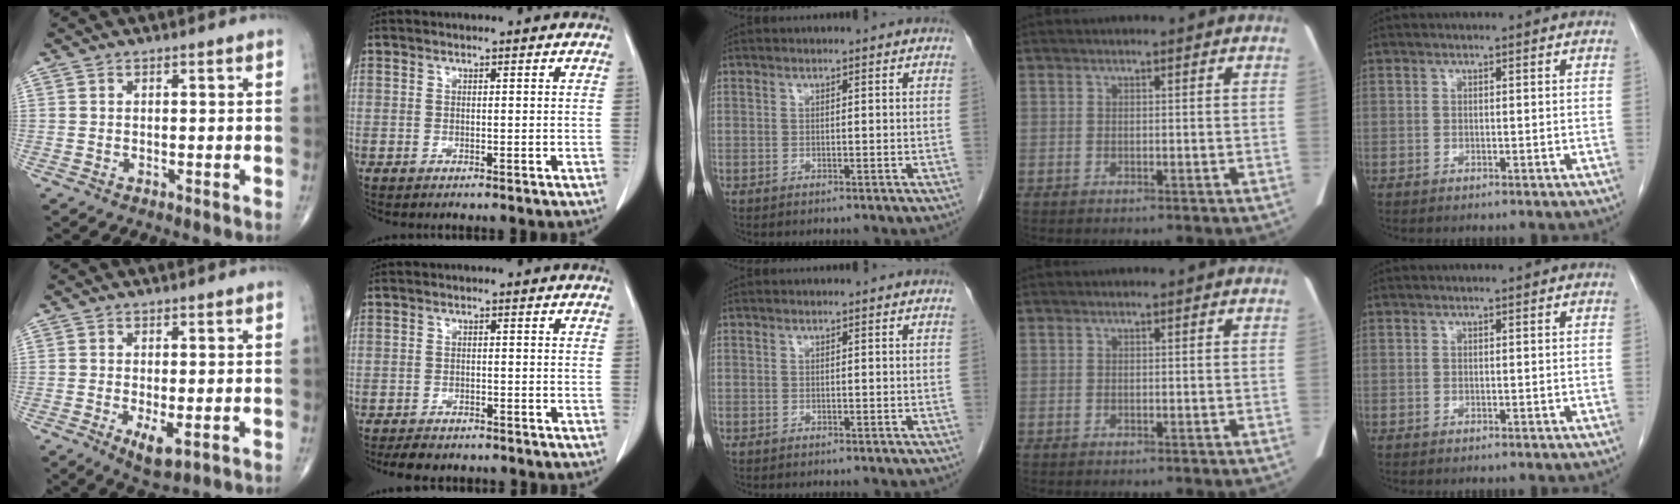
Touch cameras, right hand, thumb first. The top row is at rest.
{"thumb": {"total": 4.3, "force": [-1.3, 1.6, 3.8], "torque": [-0.067, -0.013, -0.016]}, "index": {"total": 4.8, "force": [-4.0, 1.9, 1.6], "torque": [-0.024, -0.004, -0.053]}}